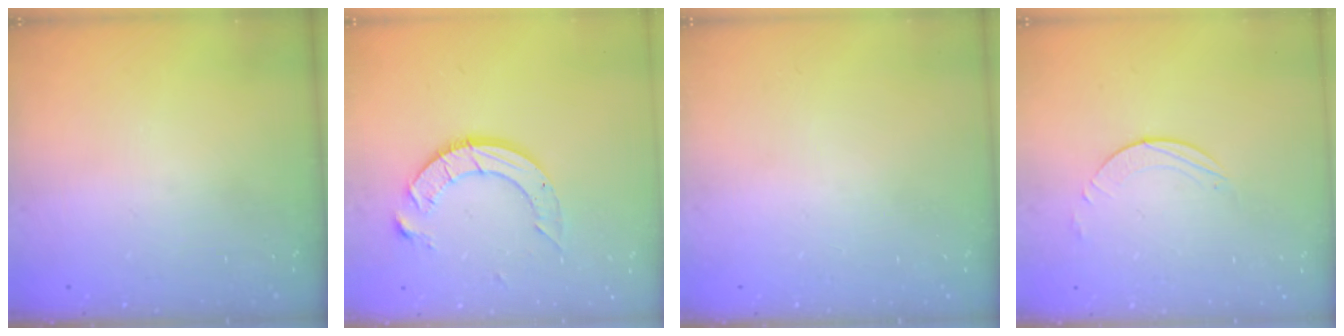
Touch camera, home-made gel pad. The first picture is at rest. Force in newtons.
{"total": 10.8, "press": 10.8, "slide": 0.7}
{"total": 0.0}
{"total": 3.9, "press": 3.9, "slide": 0.3}